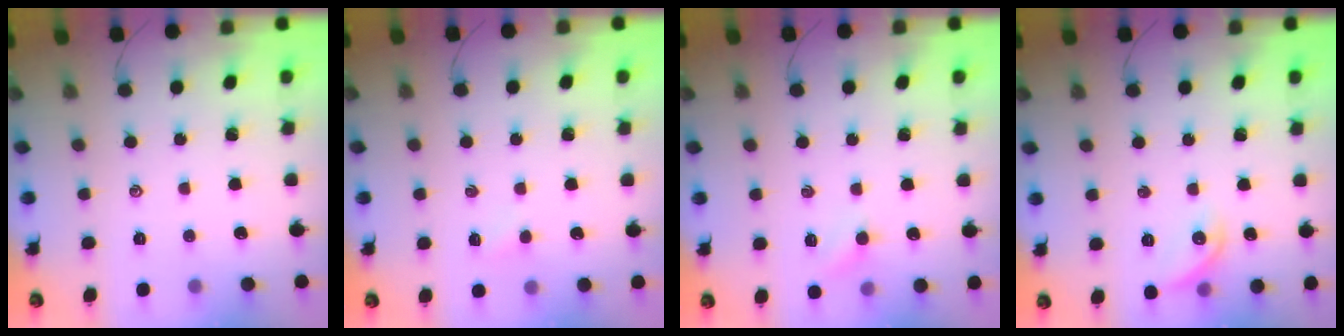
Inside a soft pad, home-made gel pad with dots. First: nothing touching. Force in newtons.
{"total": 1.6, "press": 1.5, "slide": 0.5}
{"total": 3.5, "press": 3.3, "slide": 1.2}
{"total": 7.8, "press": 7.8, "slide": 0.5}